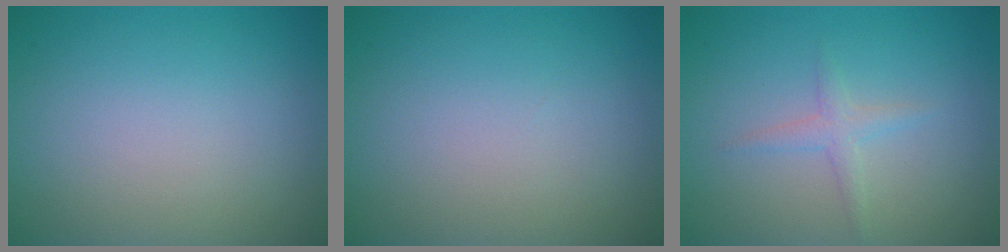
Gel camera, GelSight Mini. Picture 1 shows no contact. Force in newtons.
{"total": 0.0}
{"total": 1.4, "press": 1.4, "slide": 0.0}